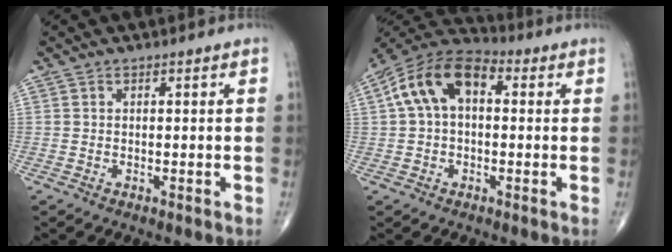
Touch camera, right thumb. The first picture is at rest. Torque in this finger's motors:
{"motor_torque": [0.27, 0.43, 0.11, 0.05, 0.18]}